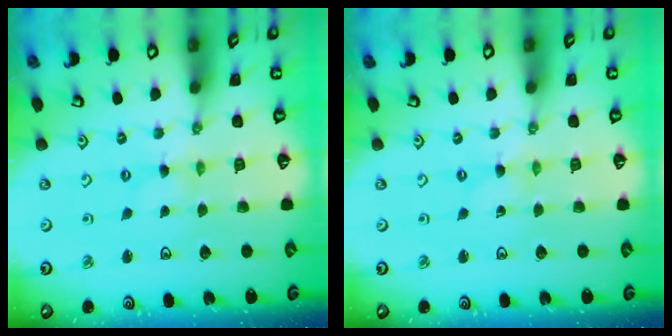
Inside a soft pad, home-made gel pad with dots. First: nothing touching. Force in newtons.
{"total": 0.0}